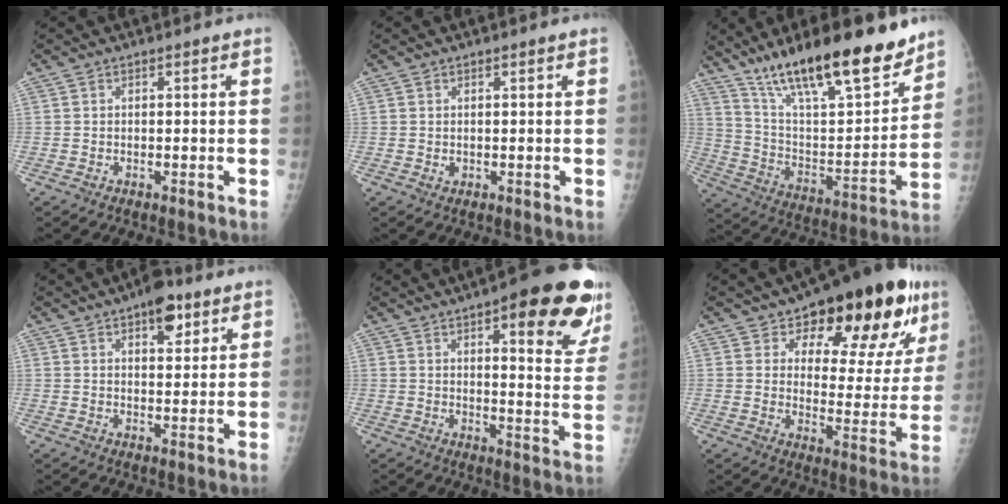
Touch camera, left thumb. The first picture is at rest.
{"total": 0.7, "force": [0.2, 0.6, 0.3], "torque": [0.001, -0.001, 0.004]}
{"total": 25.7, "force": [18.4, 6.7, 16.6], "torque": [-0.240, -0.072, 0.313]}
{"total": 7.3, "force": [4.2, 3.3, 5.0], "torque": [-0.047, -0.016, 0.054]}
{"total": 21.3, "force": [11.5, 6.2, 16.9], "torque": [-0.178, -0.043, 0.140]}
{"total": 22.6, "force": [12.8, 10.0, 15.7], "torque": [-0.161, -0.046, 0.182]}